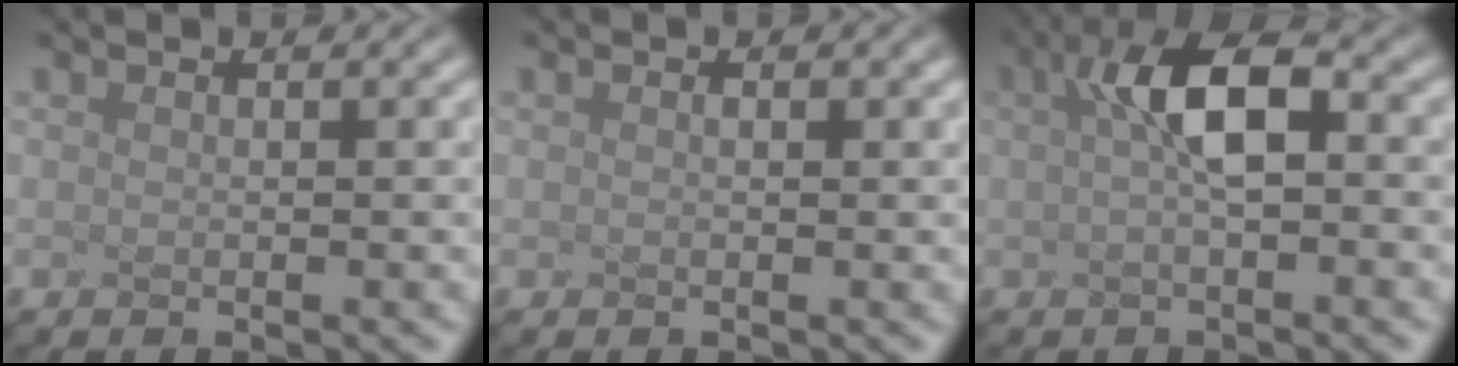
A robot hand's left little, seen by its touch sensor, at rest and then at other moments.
{"total": 0.0}
{"total": 3.6, "force": [-0.6, 0.3, 3.5], "torque": [-0.090, 0.006, 0.025]}